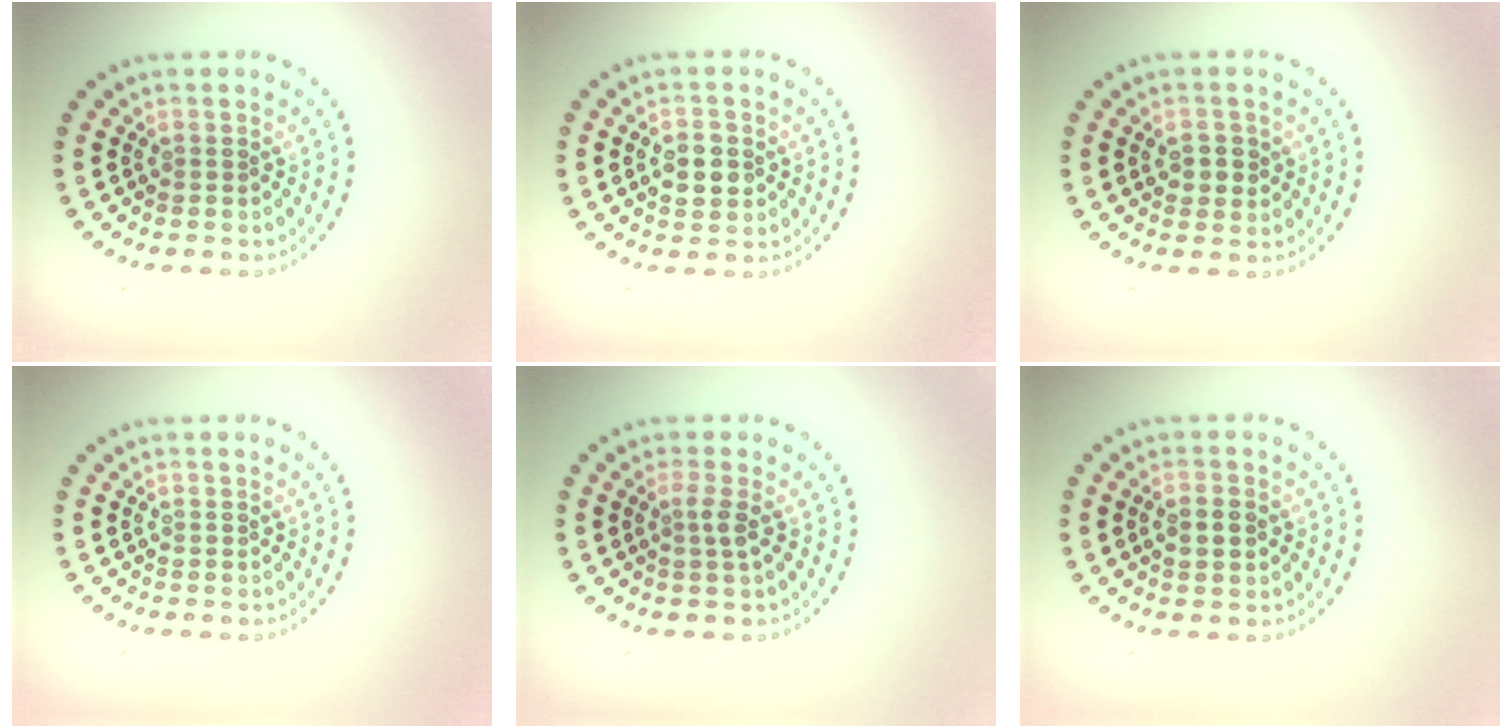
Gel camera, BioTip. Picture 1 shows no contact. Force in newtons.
{"total": 3.1, "press": 3.0, "slide": 0.2}
{"total": 2.0, "press": 1.9, "slide": 0.5}
{"total": 0.0}
{"total": 1.4, "press": 1.1, "slide": 0.9}
{"total": 2.1, "press": 2.1, "slide": 0.2}